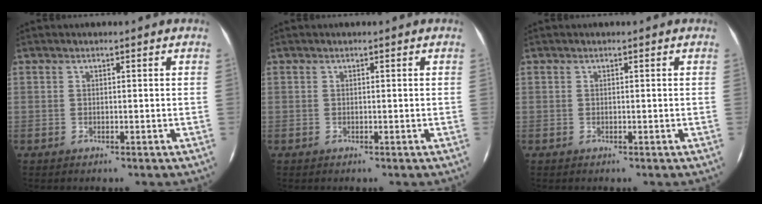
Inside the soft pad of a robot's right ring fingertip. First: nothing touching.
{"total": 0.0}
{"total": 0.0}